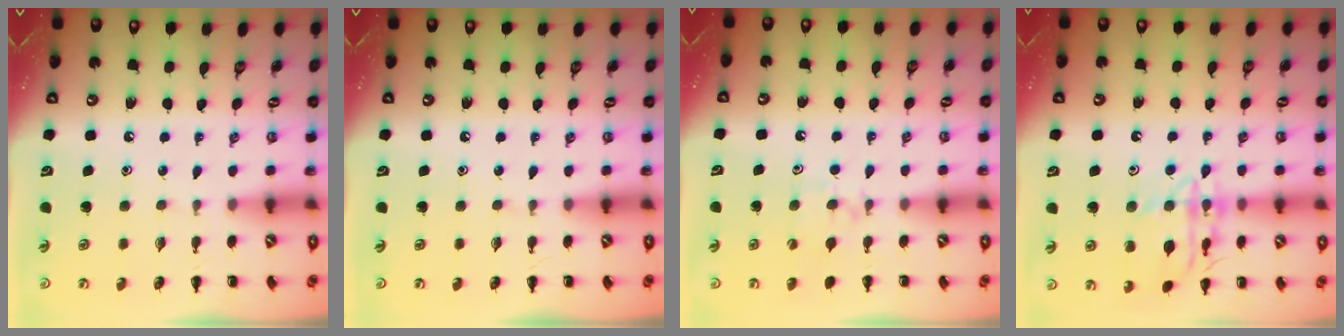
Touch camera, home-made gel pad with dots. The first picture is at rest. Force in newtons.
{"total": 0.0}
{"total": 5.7, "press": 5.4, "slide": 1.9}
{"total": 13.9, "press": 13.9, "slide": 0.9}